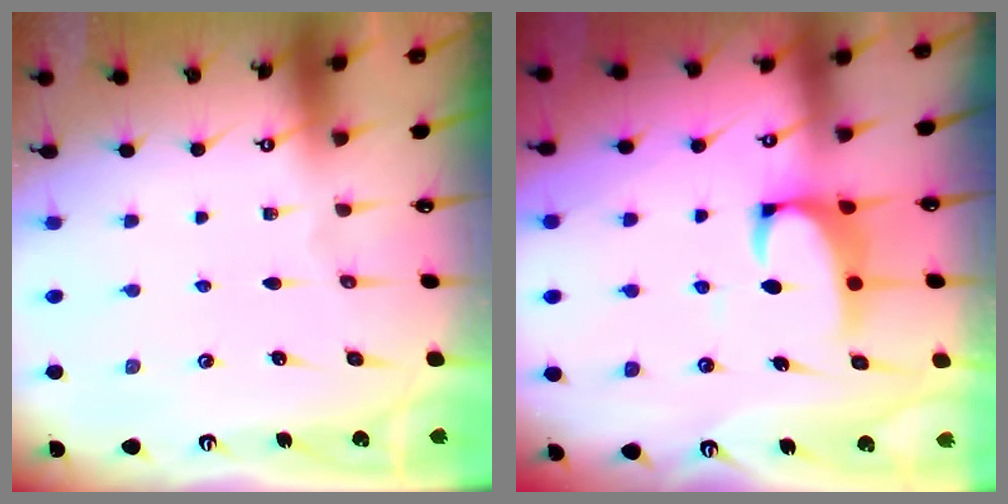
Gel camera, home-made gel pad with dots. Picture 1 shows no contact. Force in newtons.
{"total": 2.3, "press": 2.1, "slide": 0.9}